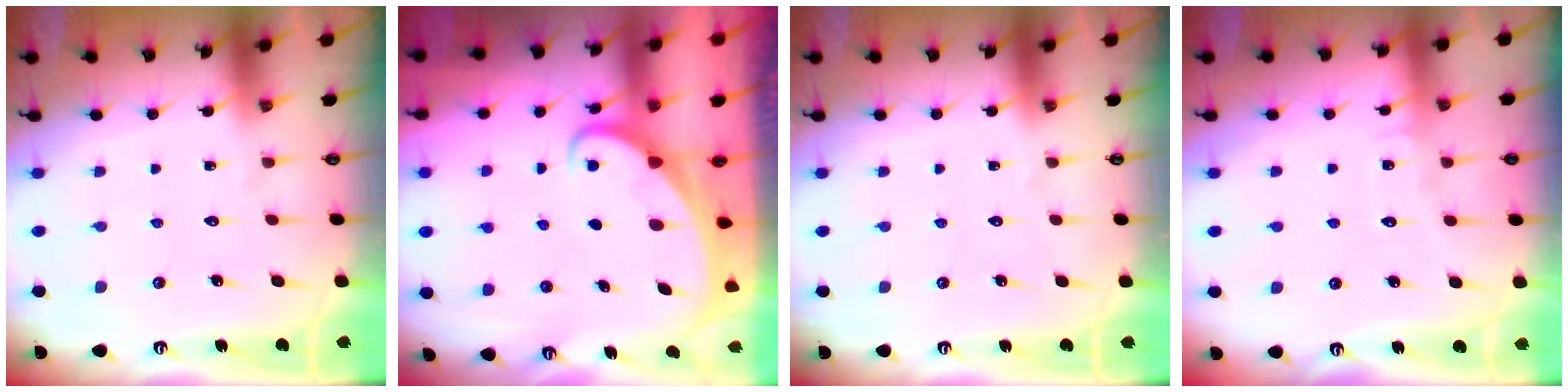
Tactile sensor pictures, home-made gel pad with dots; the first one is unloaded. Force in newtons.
{"total": 2.7, "press": 2.7, "slide": 0.2}
{"total": 0.0}
{"total": 4.2, "press": 4.2, "slide": 0.4}